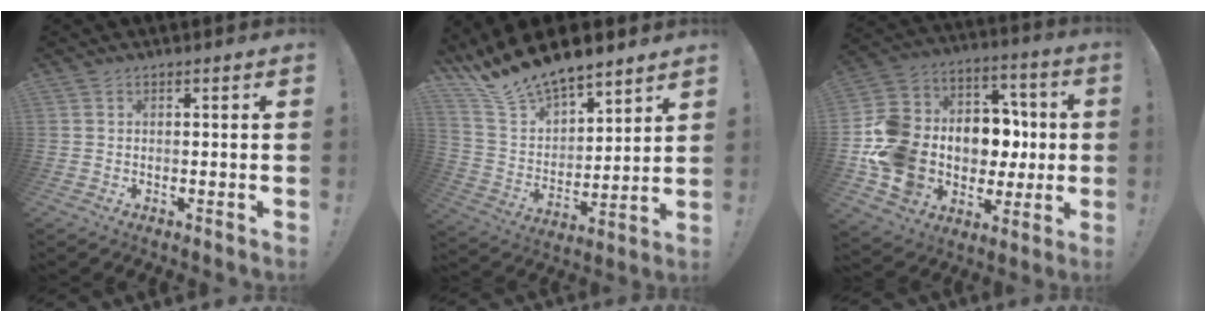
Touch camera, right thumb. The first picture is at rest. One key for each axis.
{"total": 14.6, "fx": 13.0, "fy": 4.8, "fz": 4.6, "tx": -0.104, "ty": -0.105, "tz": 0.241}
{"total": 19.5, "fx": -2.3, "fy": 16.4, "fz": 10.2, "tx": -0.187, "ty": 0.018, "tz": -0.003}